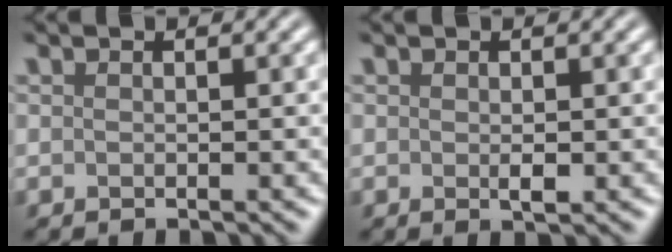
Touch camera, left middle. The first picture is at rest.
{"total": 0.9, "force": [-0.2, 0.2, 0.8], "torque": [-0.015, -0.005, 0.002]}